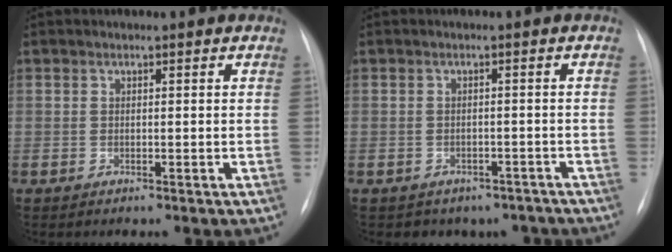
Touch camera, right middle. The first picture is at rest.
{"total": 6.6, "force": [-5.3, 4.0, 0.3], "torque": [0.008, 0.020, -0.056]}